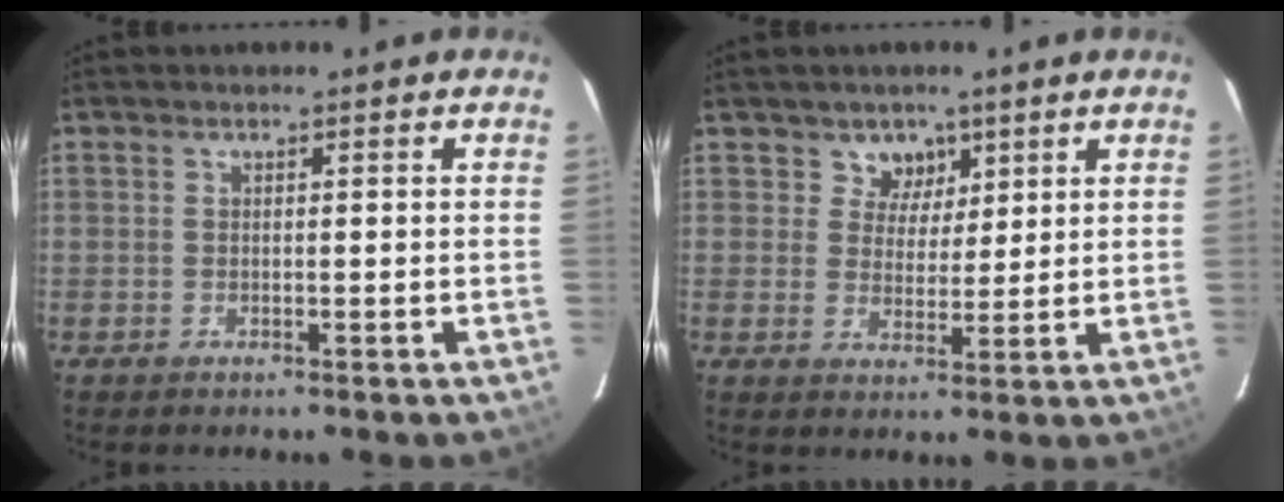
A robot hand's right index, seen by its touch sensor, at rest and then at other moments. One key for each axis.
{"total": 4.5, "fx": 2.5, "fy": 3.7, "fz": 0.4, "tx": 0.004, "ty": 0.001, "tz": 0.041}